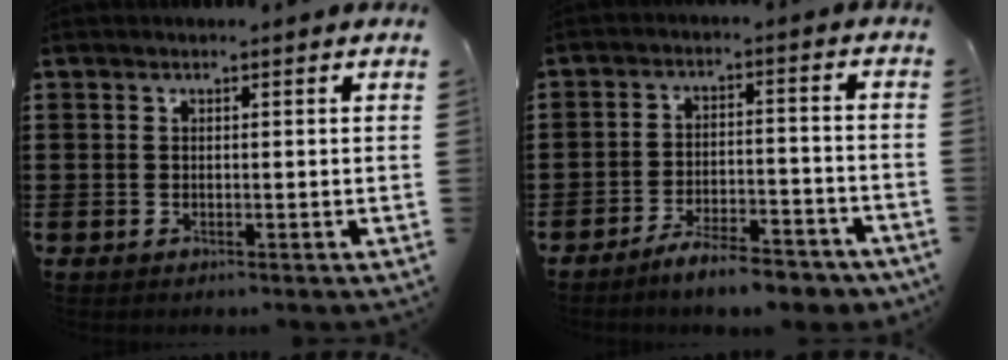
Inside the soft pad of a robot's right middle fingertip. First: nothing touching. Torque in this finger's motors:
{"motor_torque": [2.14, 0.00, 0.17, 0.10]}